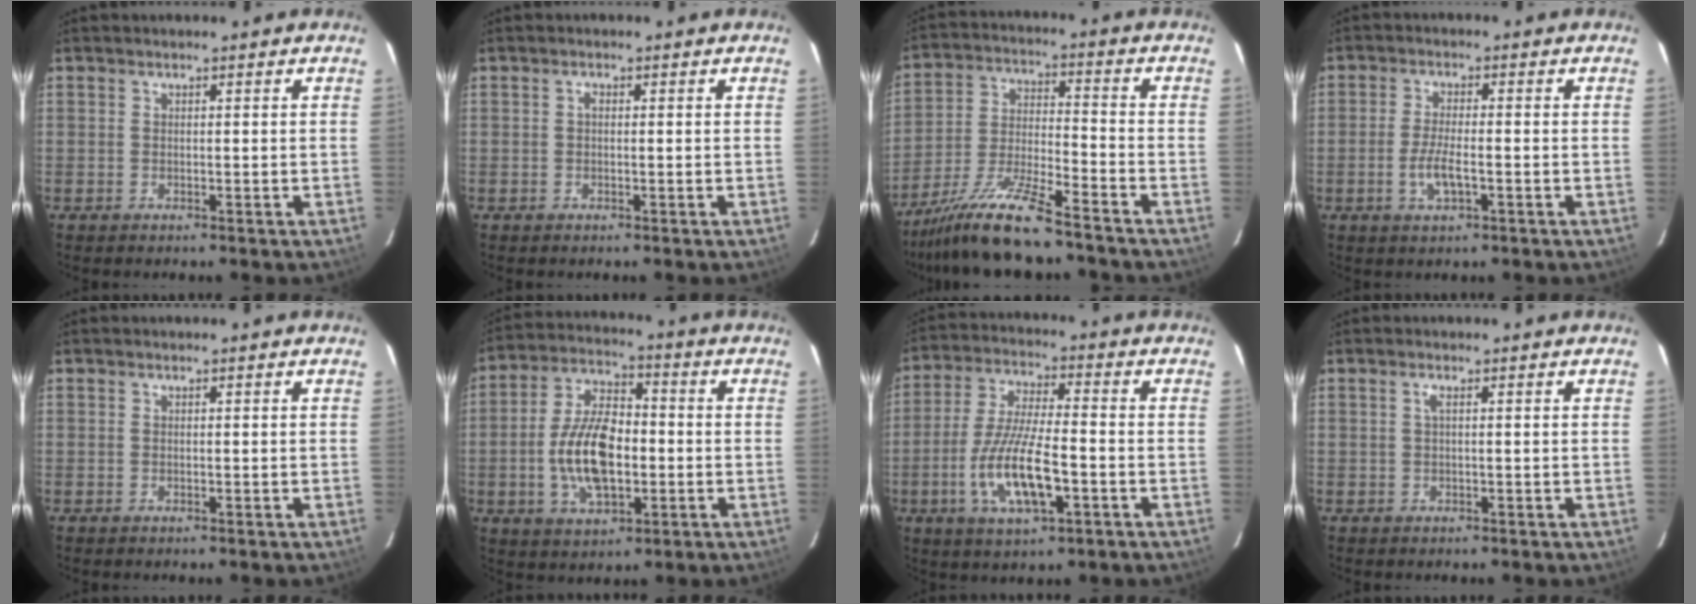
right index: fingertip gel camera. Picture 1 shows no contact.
{"total": 0.6, "force": [0.0, 0.4, 0.5], "torque": [-0.007, 0.004, -0.002]}
{"total": 13.0, "force": [-10.8, 1.0, 7.0], "torque": [-0.149, -0.010, -0.200]}
{"total": 4.9, "force": [-1.7, 1.3, 4.4], "torque": [-0.089, -0.006, -0.033]}
{"total": 0.0}
{"total": 13.7, "force": [-2.4, 7.2, 11.4], "torque": [-0.228, 0.008, -0.039]}
{"total": 13.1, "force": [-4.4, 3.5, 11.9], "torque": [-0.243, -0.011, -0.080]}
{"total": 0.9, "force": [0.1, -0.1, 0.9], "torque": [-0.017, 0.002, 0.001]}